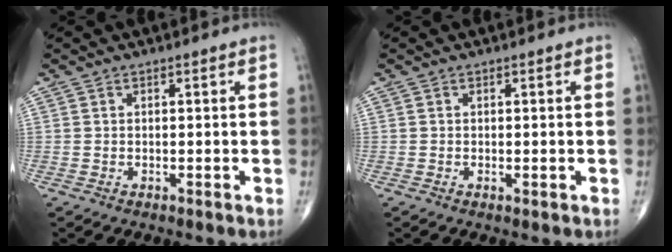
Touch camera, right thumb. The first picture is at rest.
{"total": 0.5, "force": [-0.1, 0.2, 0.5], "torque": [-0.011, -0.003, -0.003]}